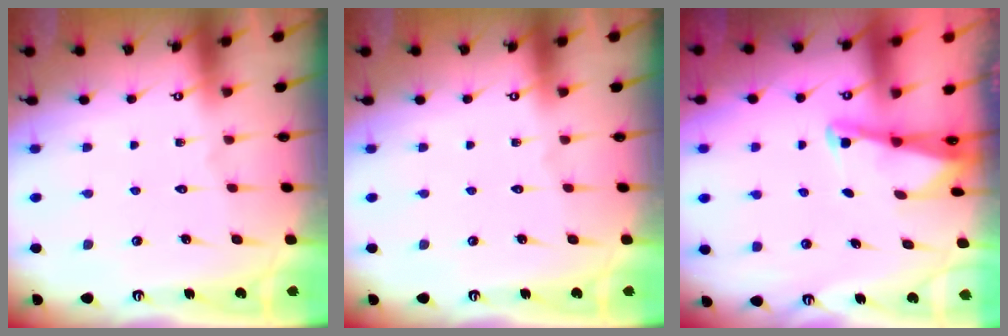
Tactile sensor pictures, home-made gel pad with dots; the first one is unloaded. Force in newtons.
{"total": 0.0}
{"total": 2.2, "press": 2.2, "slide": 0.3}